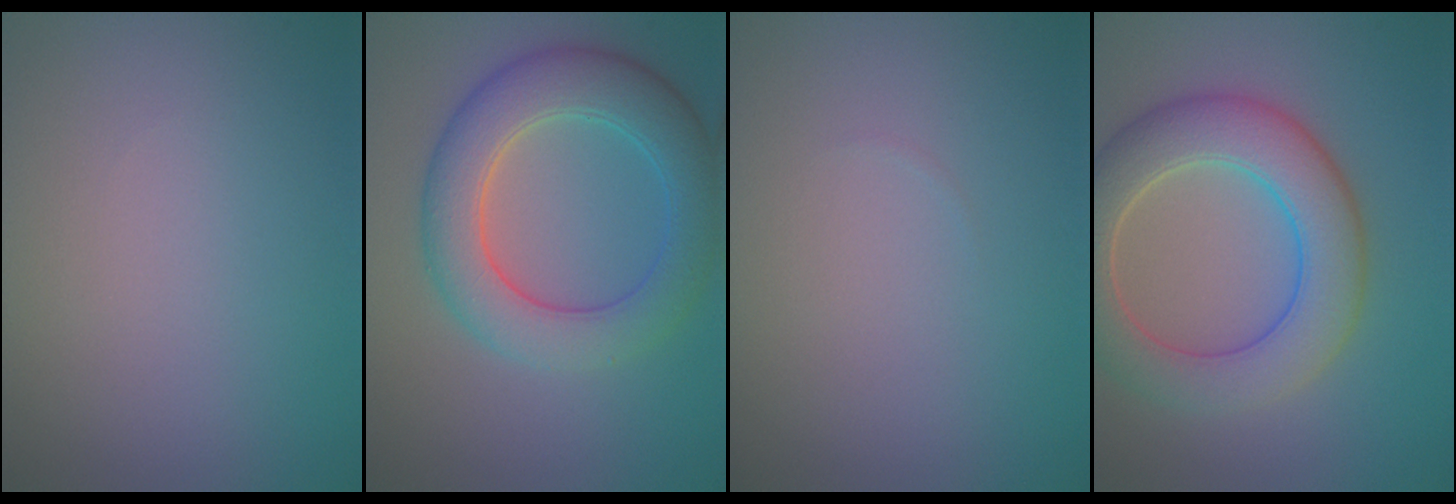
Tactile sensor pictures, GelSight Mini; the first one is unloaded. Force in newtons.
{"total": 6.4, "press": 6.4, "slide": 0.2}
{"total": 0.0}
{"total": 7.1, "press": 7.1, "slide": 0.6}